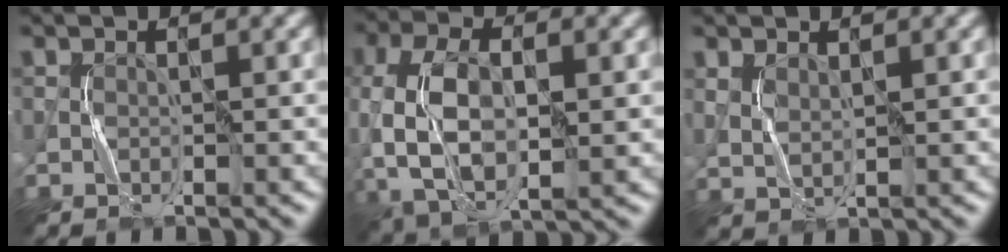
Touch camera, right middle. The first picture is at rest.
{"total": 9.2, "force": [-1.1, 5.5, 7.3], "torque": [-0.168, -0.005, -0.020]}
{"total": 1.6, "force": [0.9, 0.7, 1.1], "torque": [-0.030, -0.003, 0.025]}